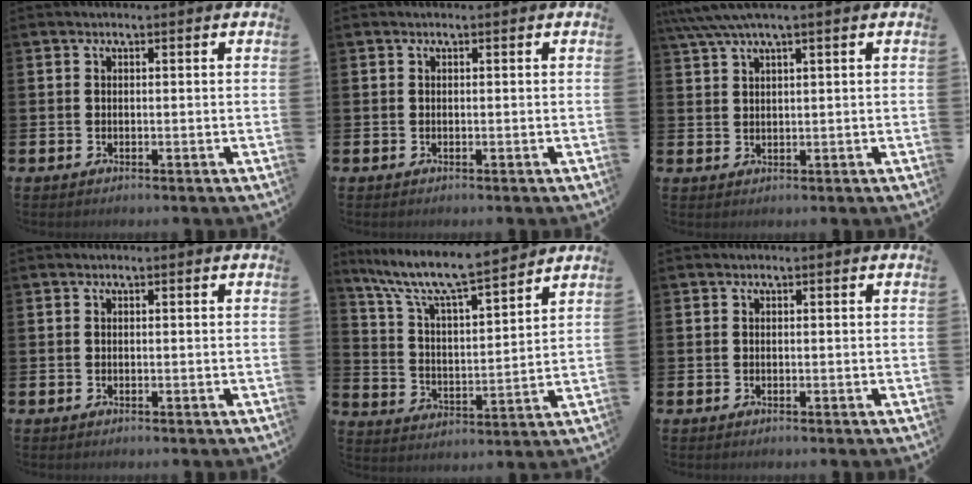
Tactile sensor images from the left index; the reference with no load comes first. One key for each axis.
{"total": 0.0}
{"total": 3.7, "fx": 2.8, "fy": 0.2, "fz": 2.5, "tx": -0.060, "ty": 0.003, "tz": 0.052}
{"total": 0.0}
{"total": 9.2, "fx": 8.4, "fy": 0.8, "fz": 3.7, "tx": -0.108, "ty": -0.058, "tz": 0.142}
{"total": 0.0}